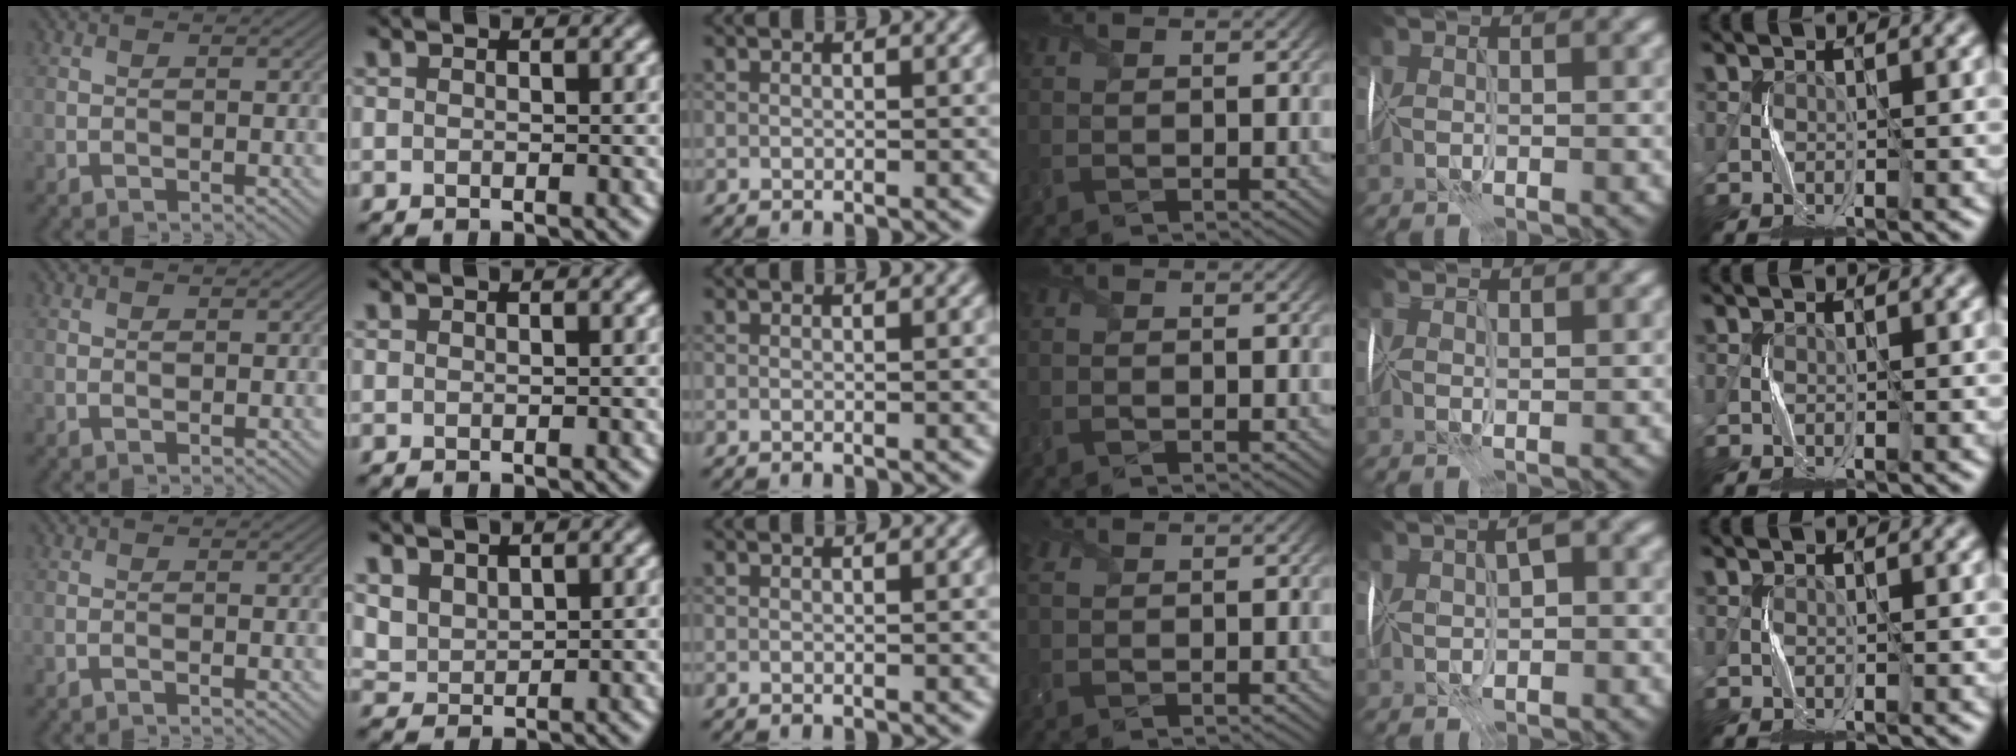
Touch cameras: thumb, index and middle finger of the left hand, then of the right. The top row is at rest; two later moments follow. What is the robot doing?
{"motion": "wrap", "object": "cellophane"}